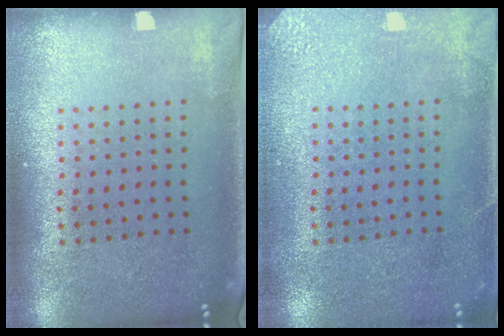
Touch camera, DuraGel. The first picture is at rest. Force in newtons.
{"total": 2.7, "press": 2.6, "slide": 0.2}